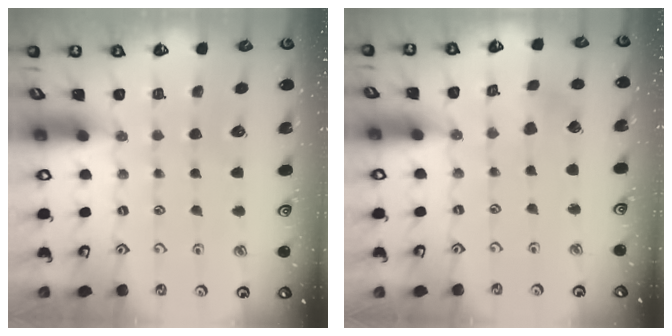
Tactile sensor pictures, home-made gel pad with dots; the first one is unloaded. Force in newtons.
{"total": 2.1, "press": 2.1, "slide": 0.2}